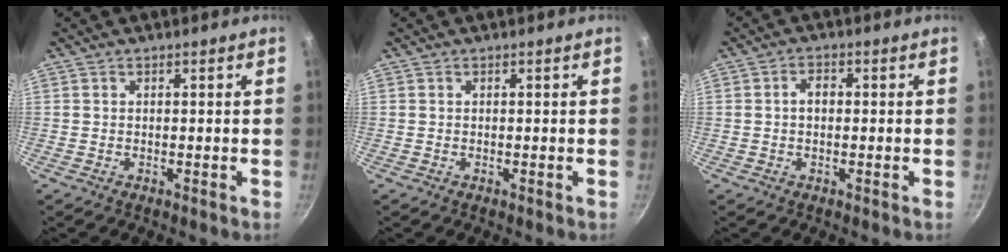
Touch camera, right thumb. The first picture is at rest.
{"total": 0.0}
{"total": 2.9, "force": [0.1, 1.9, 2.2], "torque": [-0.030, 0.012, -0.001]}